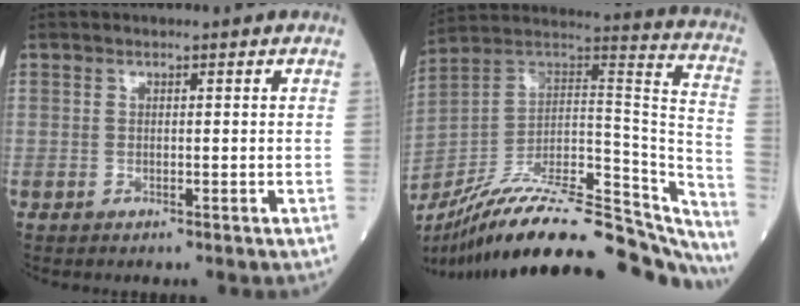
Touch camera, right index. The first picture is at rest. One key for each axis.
{"total": 36.0, "fx": -29.7, "fy": 8.0, "fz": 18.6, "tx": -0.250, "ty": -0.008, "tz": -0.431}